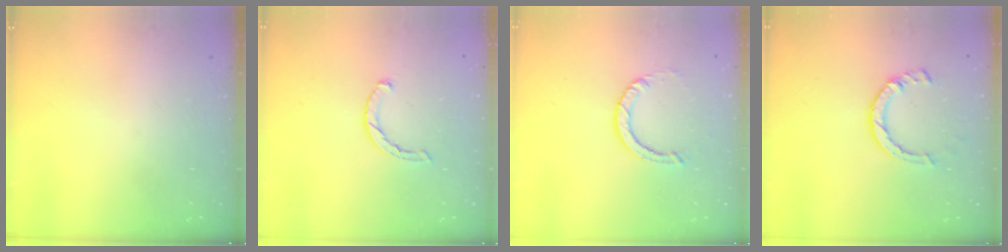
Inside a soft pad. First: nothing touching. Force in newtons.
{"total": 1.9, "press": 1.9, "slide": 0.3}
{"total": 3.8, "press": 3.8, "slide": 0.4}
{"total": 6.7, "press": 6.7, "slide": 0.9}